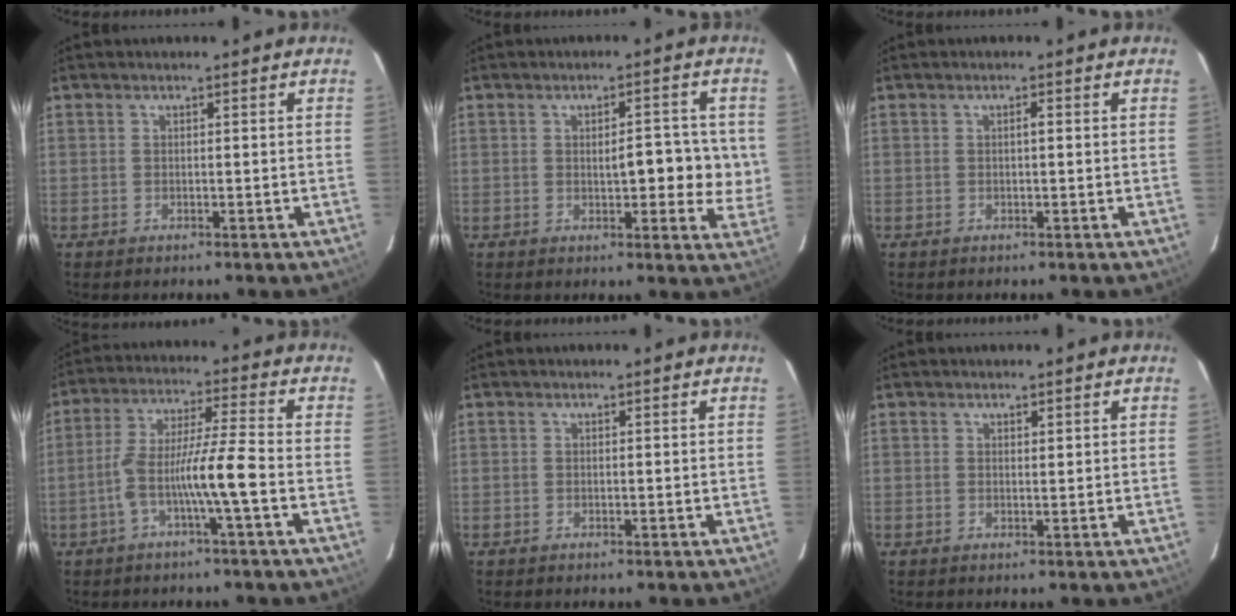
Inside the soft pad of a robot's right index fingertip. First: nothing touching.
{"total": 7.4, "force": [0.5, 2.8, 6.8], "torque": [-0.072, 0.003, 0.005]}
{"total": 0.7, "force": [0.0, 0.1, 0.7], "torque": [-0.013, 0.001, 0.000]}
{"total": 9.0, "force": [-3.1, -0.6, 8.5], "torque": [-0.163, 0.014, -0.058]}
{"total": 0.0}
{"total": 0.5, "force": [0.4, 0.1, 0.3], "torque": [-0.006, -0.003, 0.006]}